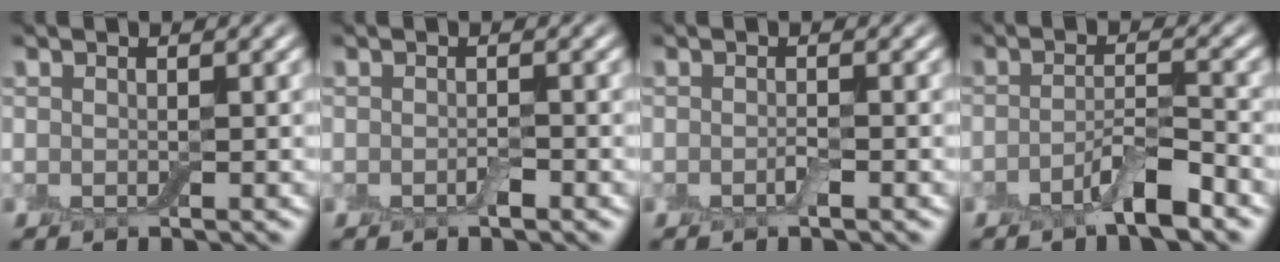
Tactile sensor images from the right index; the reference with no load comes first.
{"total": 0.8, "force": [-0.4, 0.2, 0.6], "torque": [-0.011, 0.000, -0.006]}
{"total": 0.8, "force": [-0.4, 0.2, 0.7], "torque": [-0.014, -0.001, -0.008]}
{"total": 3.5, "force": [-2.2, 0.7, 2.7], "torque": [-0.045, 0.008, -0.045]}